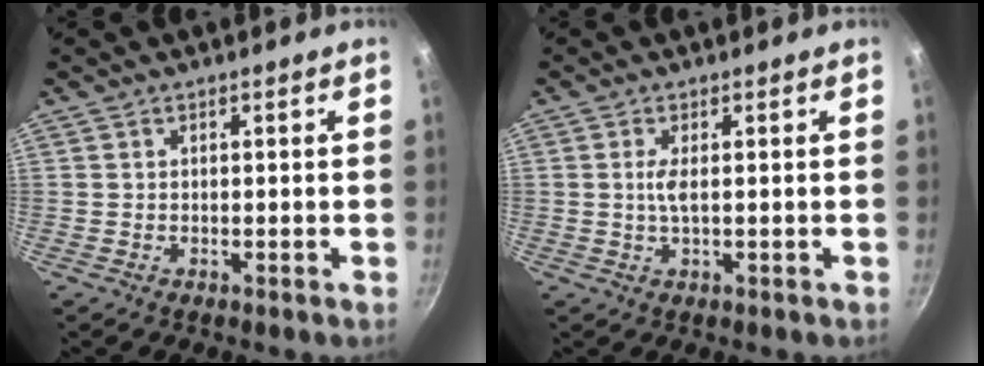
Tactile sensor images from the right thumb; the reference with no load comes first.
{"total": 2.5, "force": [0.2, 0.6, 2.4], "torque": [-0.058, 0.000, 0.005]}